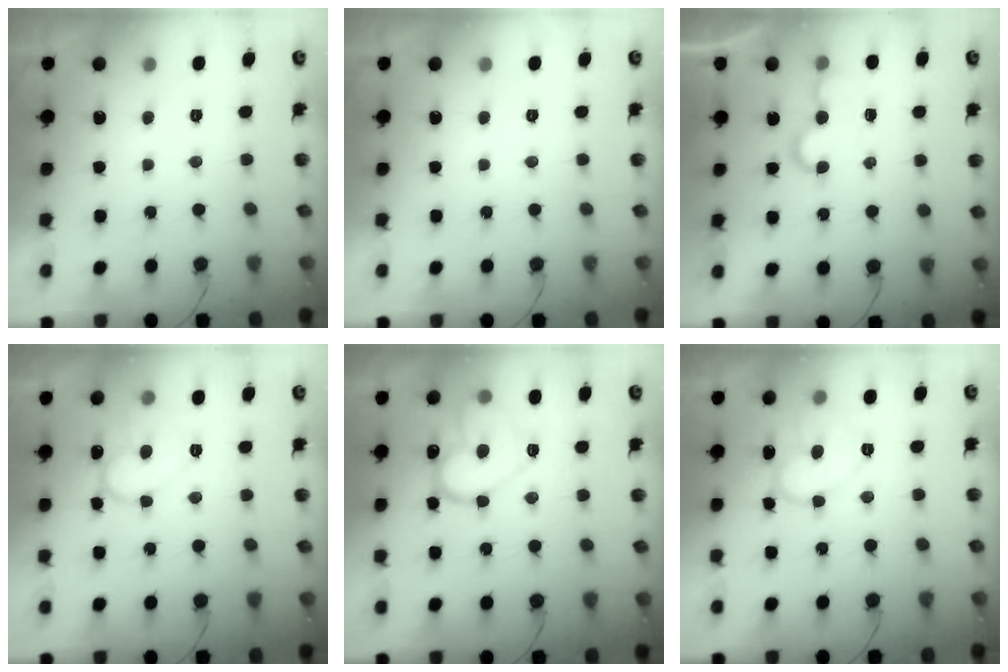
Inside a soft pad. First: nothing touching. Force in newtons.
{"total": 0.0}
{"total": 5.1, "press": 5.1, "slide": 0.4}
{"total": 11.4, "press": 11.4, "slide": 0.6}
{"total": 14.7, "press": 14.6, "slide": 1.4}
{"total": 11.5, "press": 11.5, "slide": 0.3}